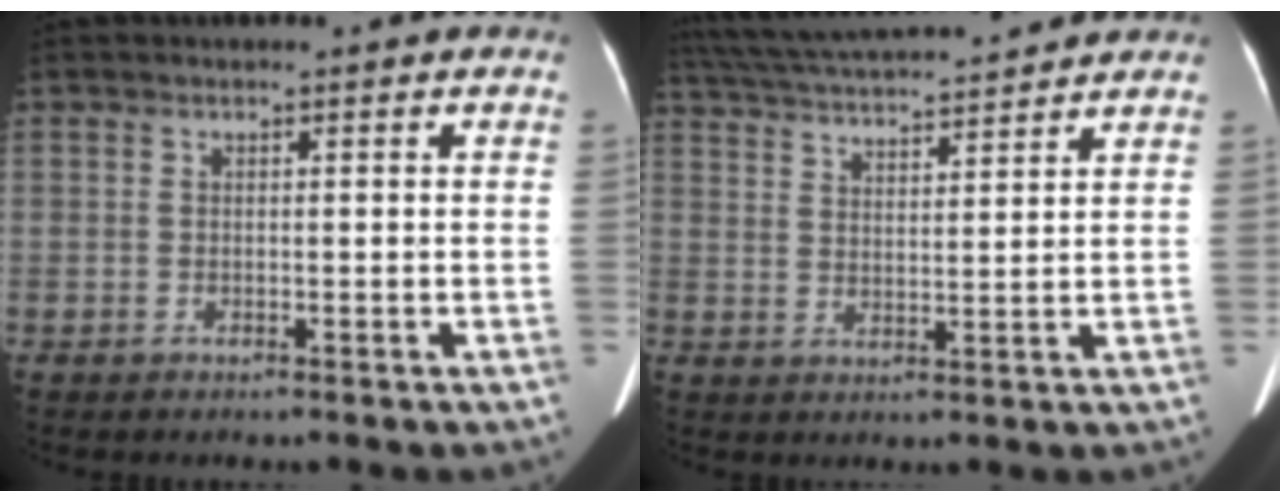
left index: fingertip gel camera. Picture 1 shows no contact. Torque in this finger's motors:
{"motor_torque": [0.25, -0.91, 0.00, 0.03]}